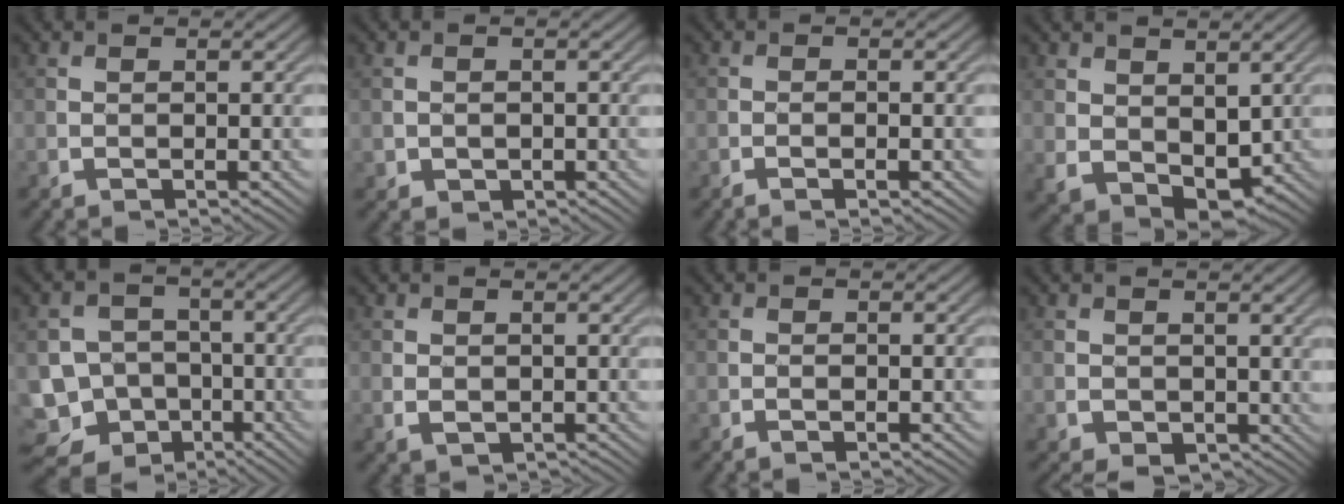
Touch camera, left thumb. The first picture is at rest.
{"total": 1.4, "force": [-0.4, 1.3, 0.4], "torque": [-0.007, -0.004, -0.008]}
{"total": 1.4, "force": [-0.7, 0.1, 1.2], "torque": [-0.021, 0.005, -0.016]}
{"total": 5.9, "force": [0.7, 4.4, 3.8], "torque": [-0.089, -0.031, 0.028]}
{"total": 12.6, "force": [-6.7, 10.3, 3.0], "torque": [-0.101, -0.041, -0.120]}
{"total": 1.7, "force": [-0.1, 1.4, 0.9], "torque": [-0.023, -0.009, -0.002]}
{"total": 0.8, "force": [-0.3, 0.2, 0.7], "torque": [-0.015, 0.001, -0.007]}
{"total": 2.3, "force": [-0.1, 1.9, 1.2], "torque": [-0.033, -0.016, -0.001]}